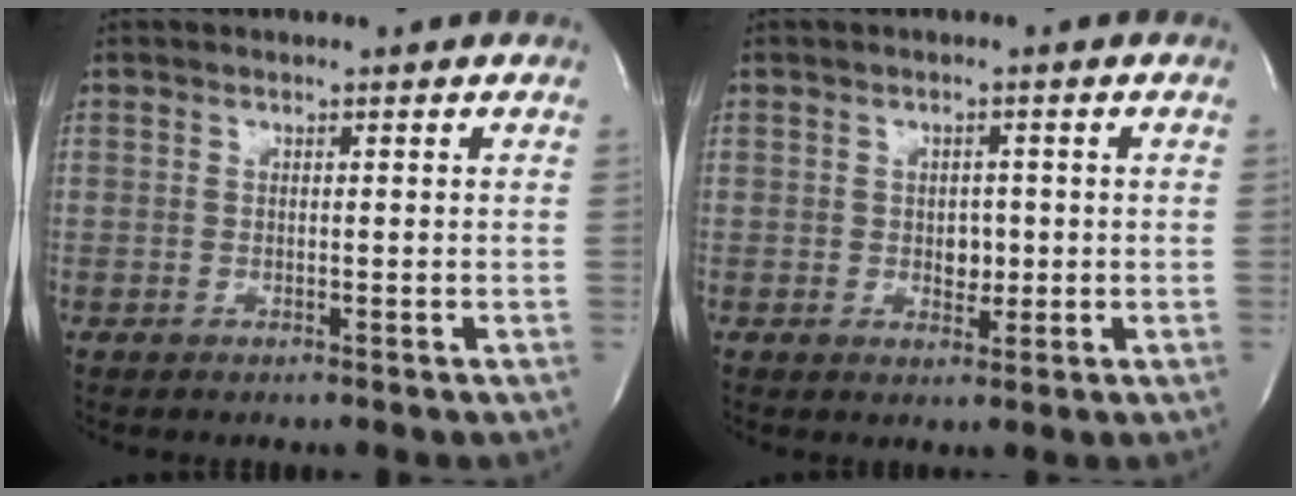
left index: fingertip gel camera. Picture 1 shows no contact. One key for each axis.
{"total": 2.4, "fx": -0.2, "fy": 1.7, "fz": 1.7, "tx": -0.022, "ty": 0.000, "tz": 0.001}